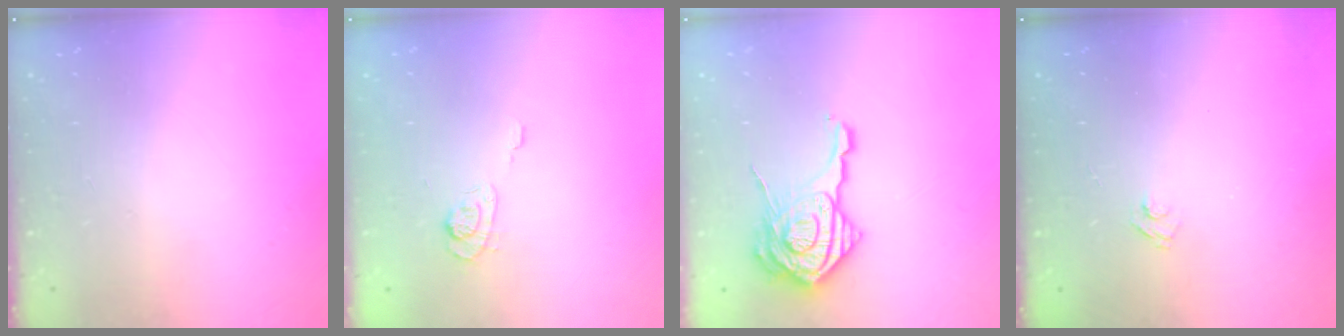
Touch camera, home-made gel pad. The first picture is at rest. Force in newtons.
{"total": 3.1, "press": 2.7, "slide": 1.6}
{"total": 17.6, "press": 17.6, "slide": 1.2}
{"total": 2.7, "press": 2.5, "slide": 0.9}